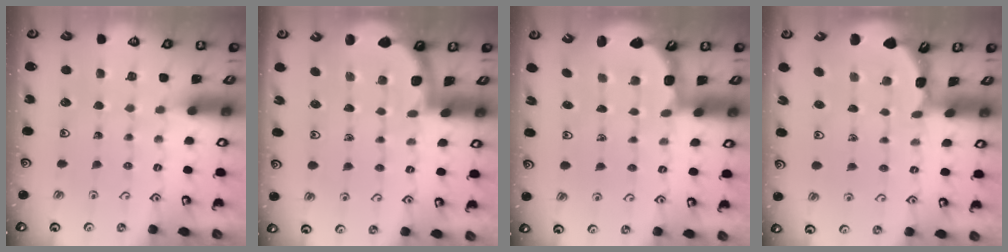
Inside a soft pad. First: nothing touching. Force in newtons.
{"total": 2.2, "press": 2.2, "slide": 0.1}
{"total": 3.4, "press": 2.5, "slide": 2.3}
{"total": 1.6, "press": 1.6, "slide": 0.3}